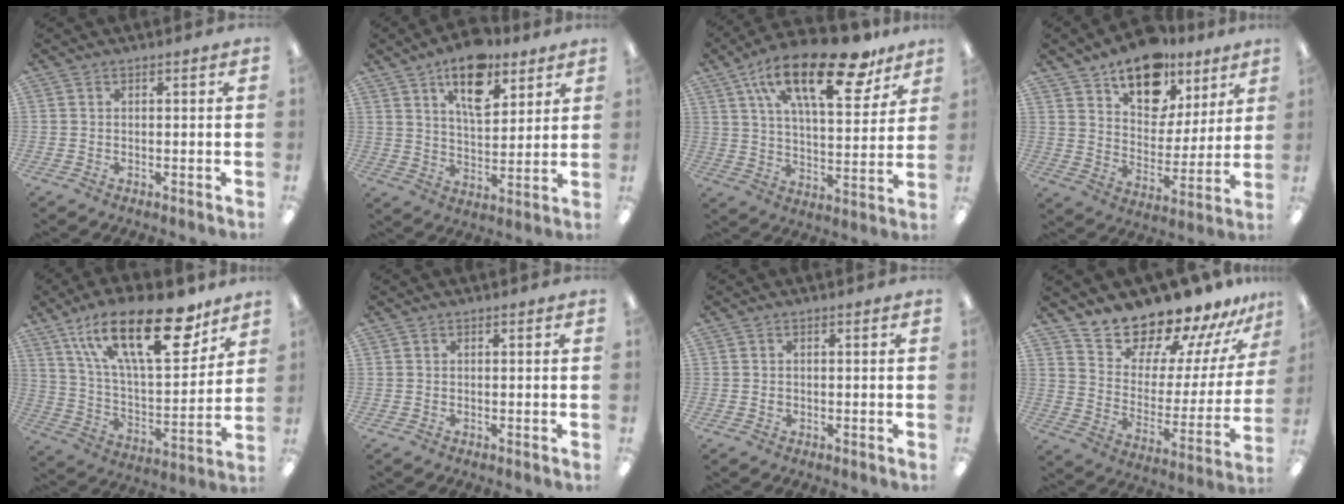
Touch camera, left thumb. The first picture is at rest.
{"total": 13.9, "force": [8.8, 6.6, 8.5], "torque": [-0.121, -0.036, 0.149]}
{"total": 24.0, "force": [14.5, 9.6, 16.6], "torque": [-0.260, -0.070, 0.238]}
{"total": 16.1, "force": [11.7, 9.0, 6.4], "torque": [-0.092, -0.072, 0.209]}
{"total": 26.9, "force": [15.8, 10.7, 18.9], "torque": [-0.305, -0.078, 0.269]}
{"total": 0.0}
{"total": 0.8, "force": [0.0, 0.8, 0.3], "torque": [-0.007, 0.004, -0.002]}
{"total": 17.0, "force": [16.2, 4.4, 2.7], "torque": [-0.055, -0.148, 0.278]}